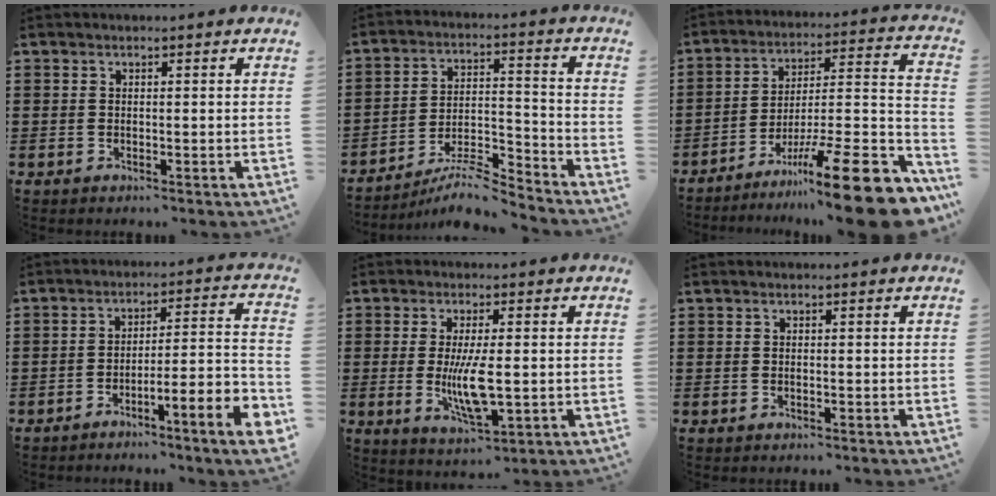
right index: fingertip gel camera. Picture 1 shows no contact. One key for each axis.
{"total": 8.1, "fx": -7.4, "fy": 0.8, "fz": 3.1, "tx": -0.047, "ty": 0.018, "tz": -0.141}
{"total": 16.1, "fx": -10.7, "fy": 1.8, "fz": 11.9, "tx": -0.152, "ty": 0.032, "tz": -0.181}
{"total": 6.7, "fx": -4.8, "fy": -0.1, "fz": 4.7, "tx": -0.074, "ty": -0.011, "tz": -0.093}
{"total": 7.7, "fx": -0.7, "fy": 2.3, "fz": 7.3, "tx": -0.155, "ty": -0.012, "tz": -0.017}
{"total": 0.0}